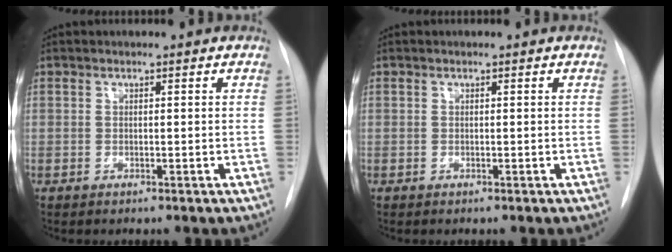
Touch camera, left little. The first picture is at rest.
{"total": 0.0}